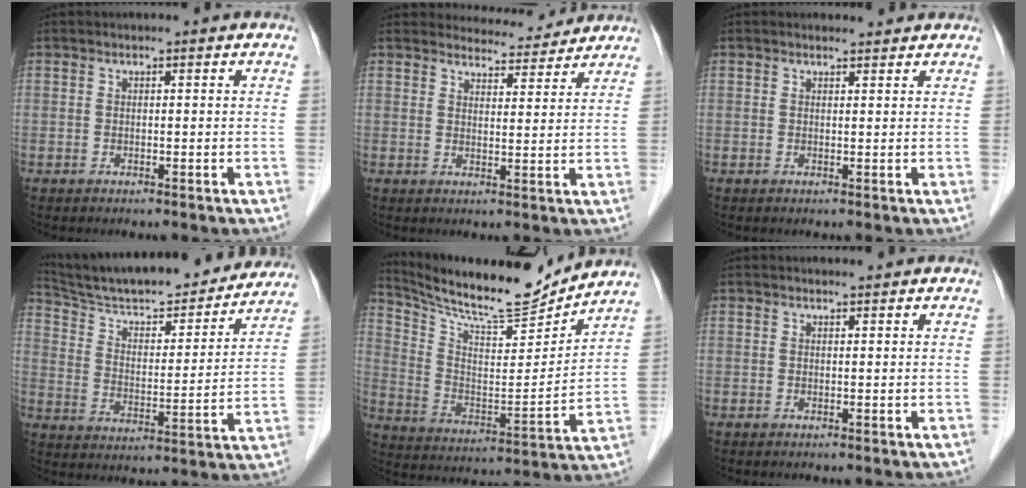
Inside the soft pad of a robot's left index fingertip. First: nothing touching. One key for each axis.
{"total": 6.2, "fx": 6.1, "fy": 1.2, "fz": -0.1, "tx": 0.003, "ty": 0.004, "tz": 0.075}
{"total": 1.5, "fx": 1.4, "fy": 0.3, "fz": 0.0, "tx": -0.012, "ty": 0.003, "tz": 0.021}
{"total": 24.3, "fx": 22.2, "fy": 3.8, "fz": 9.1, "tx": -0.147, "ty": -0.010, "tz": 0.319}
{"total": 17.4, "fx": 16.3, "fy": 1.2, "fz": 6.1, "tx": -0.124, "ty": -0.020, "tz": 0.271}
{"total": 0.7, "fx": 0.7, "fy": 0.0, "fz": 0.1, "tx": -0.009, "ty": 0.001, "tz": 0.011}